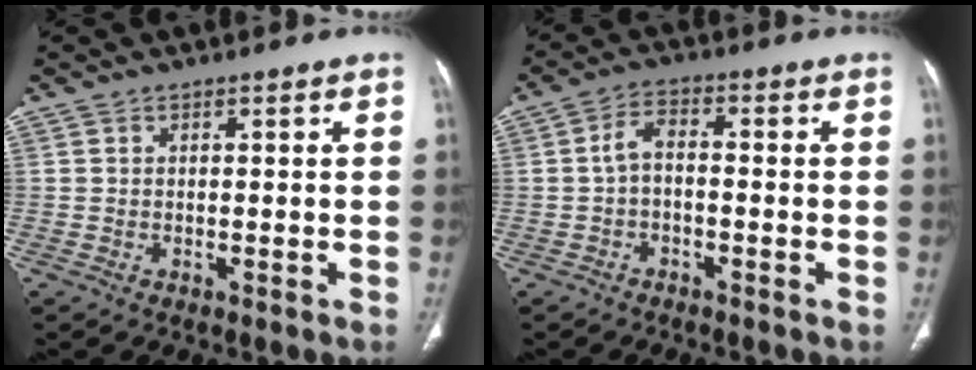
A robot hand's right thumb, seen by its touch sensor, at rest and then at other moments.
{"total": 11.4, "force": [-2.5, 5.7, 9.5], "torque": [-0.179, 0.061, -0.055]}